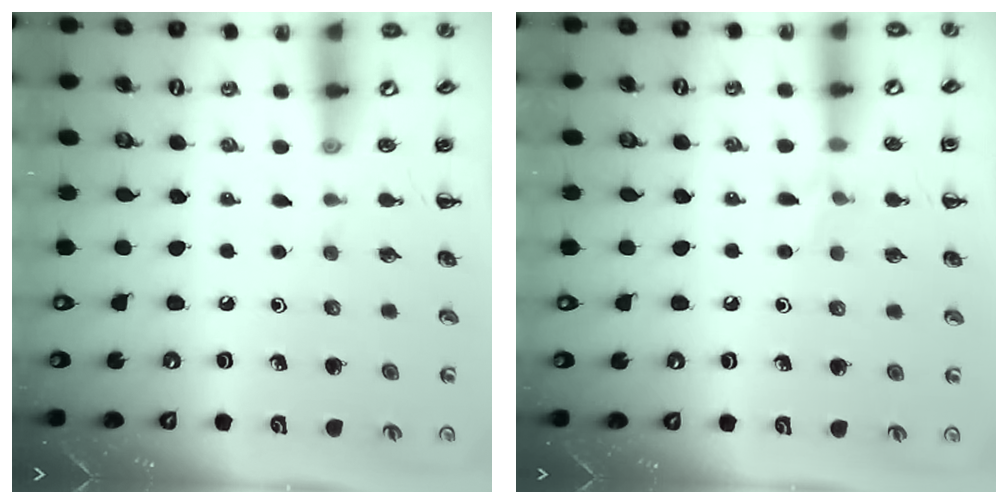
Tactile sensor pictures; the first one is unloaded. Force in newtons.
{"total": 5.5, "press": 5.2, "slide": 1.7}